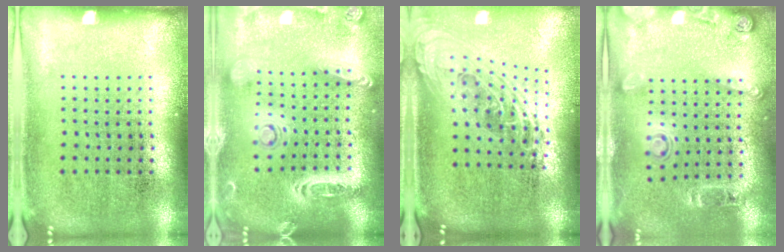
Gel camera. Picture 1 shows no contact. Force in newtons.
{"total": 2.6, "press": 2.3, "slide": 1.2}
{"total": 2.2, "press": 1.6, "slide": 1.4}
{"total": 1.7, "press": 1.2, "slide": 1.2}